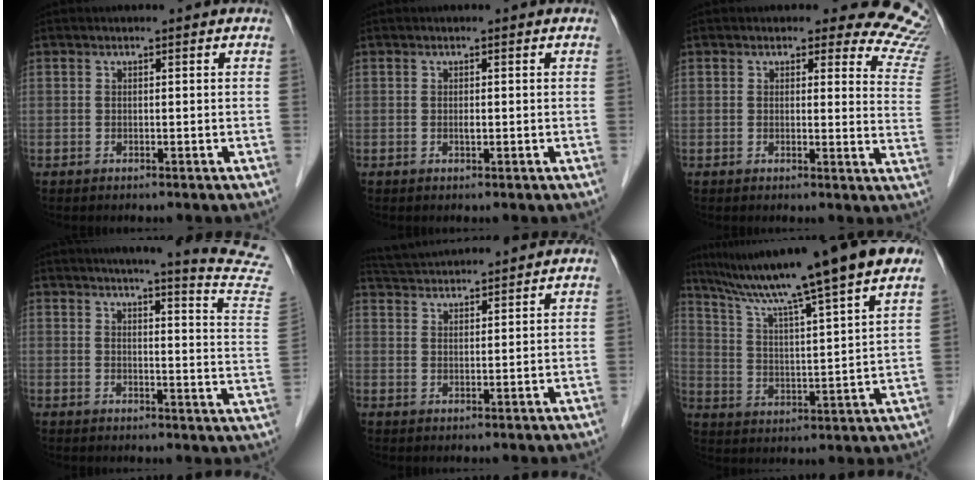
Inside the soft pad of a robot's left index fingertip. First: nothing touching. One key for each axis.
{"total": 0.6, "fx": -0.1, "fy": 0.2, "fz": 0.5, "tx": -0.011, "ty": -0.001, "tz": -0.001}
{"total": 11.9, "fx": 11.4, "fy": 2.9, "fz": 2.1, "tx": 0.022, "ty": -0.098, "tz": 0.073}
{"total": 16.9, "fx": 15.3, "fy": -1.3, "fz": 7.0, "tx": -0.089, "ty": -0.092, "tz": 0.157}
{"total": 7.8, "fx": 7.6, "fy": -0.3, "fz": 1.7, "tx": -0.040, "ty": 0.031, "tz": 0.123}
{"total": 21.3, "fx": 16.5, "fy": -0.7, "fz": 13.4, "tx": -0.212, "ty": 0.010, "tz": 0.246}